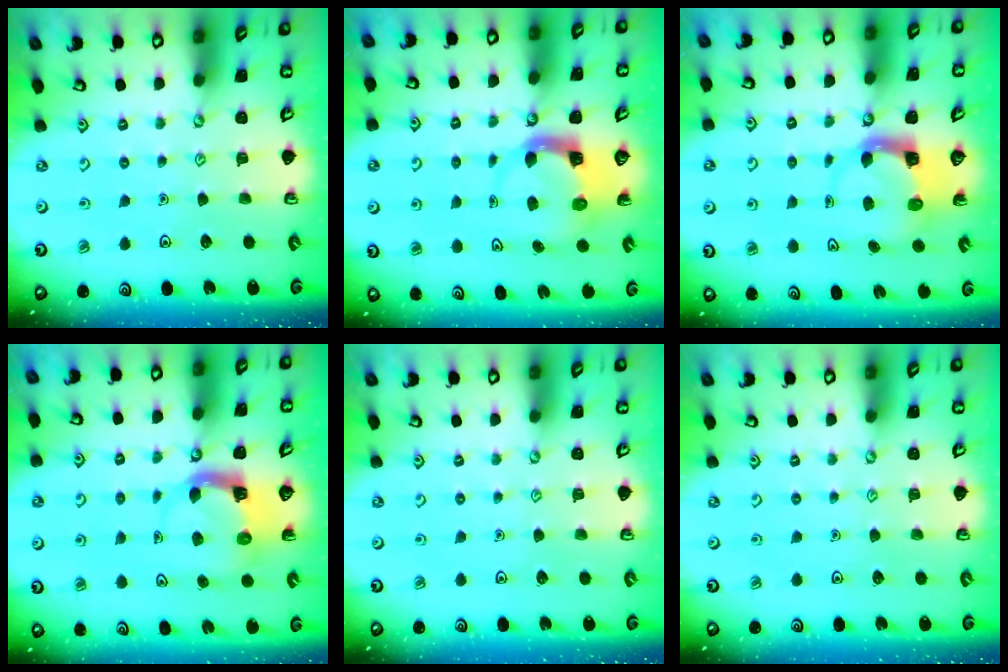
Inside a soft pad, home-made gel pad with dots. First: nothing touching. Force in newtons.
{"total": 4.0, "press": 3.9, "slide": 0.6}
{"total": 3.7, "press": 3.6, "slide": 0.5}
{"total": 4.2, "press": 4.2, "slide": 0.2}
{"total": 0.0}
{"total": 0.0}